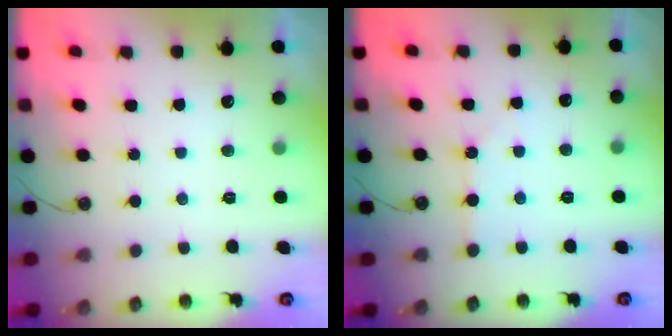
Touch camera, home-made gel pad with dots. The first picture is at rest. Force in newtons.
{"total": 2.0, "press": 2.0, "slide": 0.4}